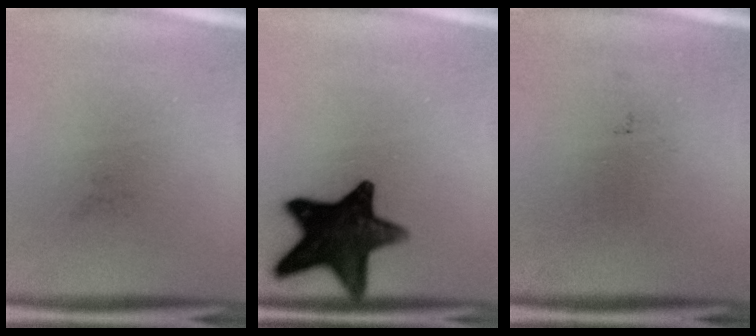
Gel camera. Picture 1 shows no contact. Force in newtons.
{"total": 15.3}
{"total": 0.0}